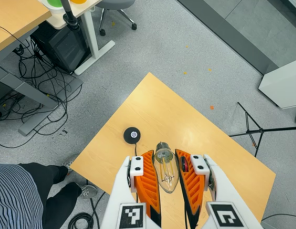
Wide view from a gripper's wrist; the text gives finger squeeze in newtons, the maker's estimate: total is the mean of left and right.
{"total": 22.8, "left": 24.4, "right": 21.1}